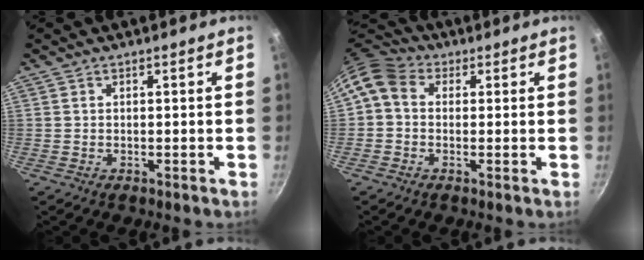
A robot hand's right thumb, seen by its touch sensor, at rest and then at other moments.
{"total": 6.8, "force": [0.8, 5.5, 3.8], "torque": [-0.067, 0.019, -0.004]}